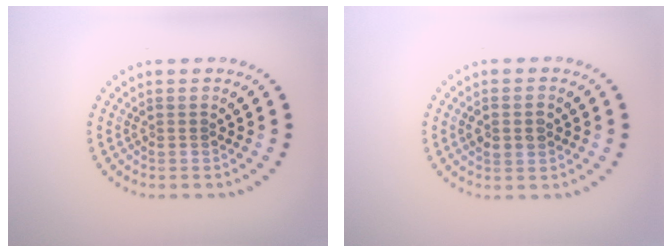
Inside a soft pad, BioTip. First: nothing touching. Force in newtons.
{"total": 1.9, "press": 1.9, "slide": 0.0}